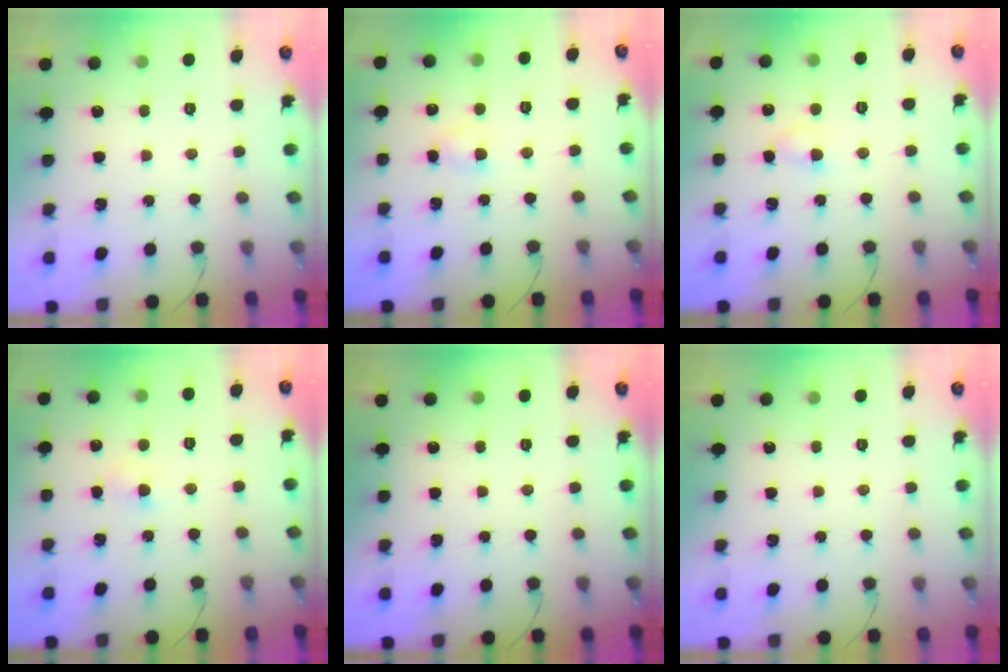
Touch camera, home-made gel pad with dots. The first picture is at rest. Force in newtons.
{"total": 2.3, "press": 2.1, "slide": 1.0}
{"total": 2.4, "press": 2.2, "slide": 1.0}
{"total": 2.1, "press": 1.8, "slide": 0.9}
{"total": 0.0}
{"total": 0.0}